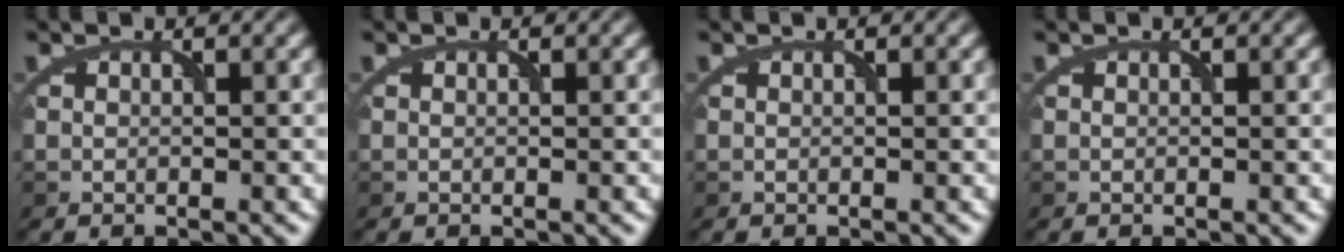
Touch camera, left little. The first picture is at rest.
{"total": 0.0}
{"total": 0.0}
{"total": 0.0}